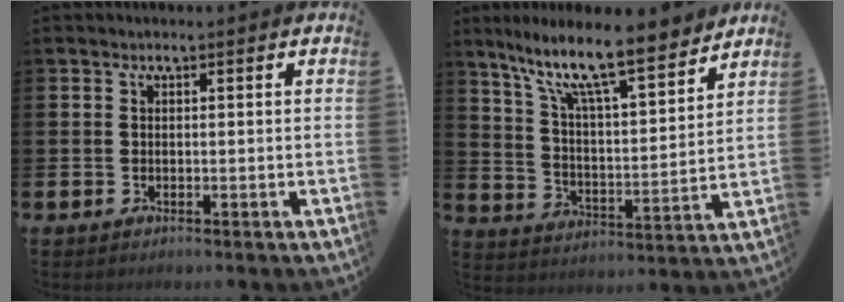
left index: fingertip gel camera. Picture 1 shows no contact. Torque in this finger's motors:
{"motor_torque": [1.31, -0.83, 0.87, 0.21]}